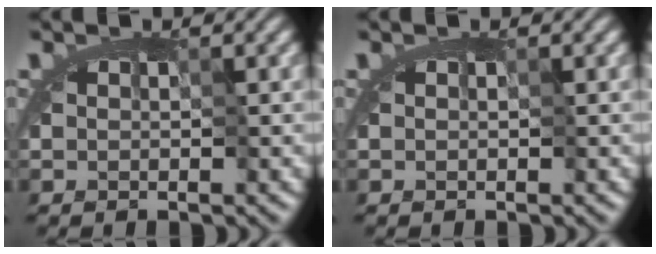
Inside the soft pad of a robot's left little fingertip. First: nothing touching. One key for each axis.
{"total": 0.0}